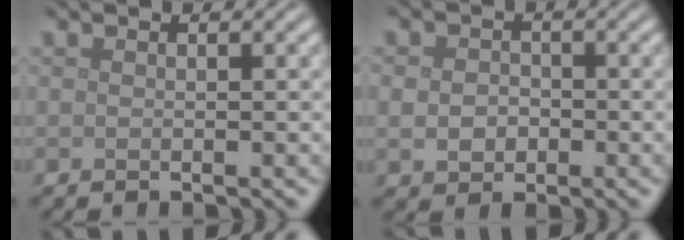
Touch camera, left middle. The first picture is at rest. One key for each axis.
{"total": 2.4, "fx": -0.3, "fy": 2.0, "fz": 1.4, "tx": -0.027, "ty": -0.004, "tz": -0.010}